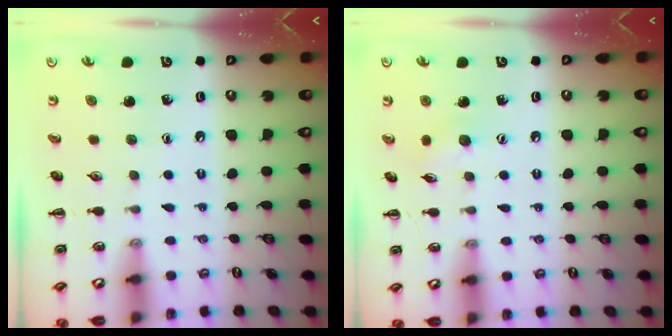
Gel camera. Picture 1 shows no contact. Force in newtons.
{"total": 4.7, "press": 4.5, "slide": 1.2}